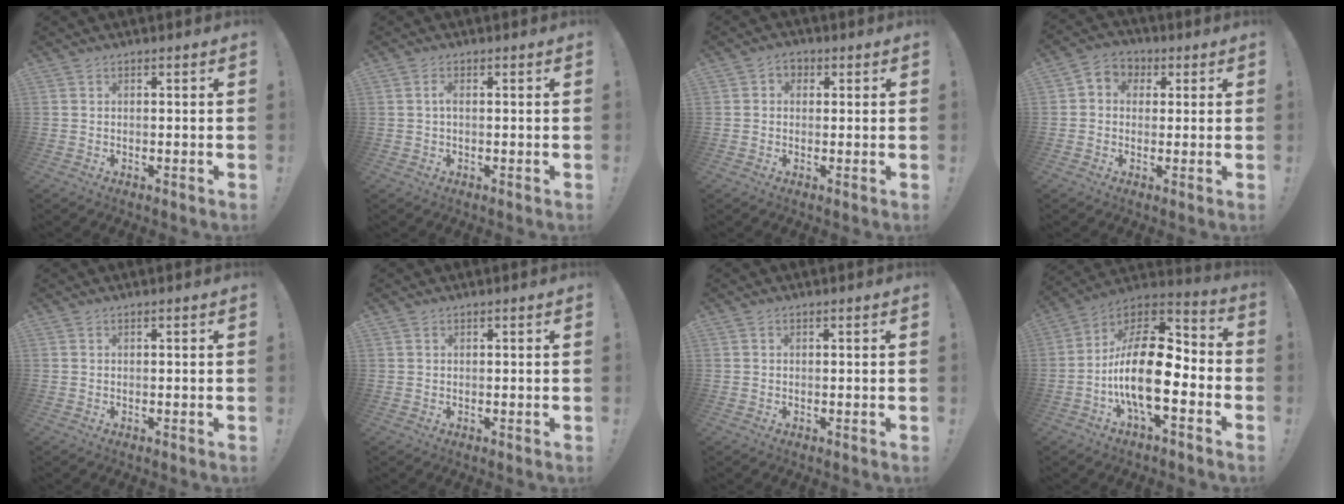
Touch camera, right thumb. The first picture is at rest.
{"total": 1.7, "force": [0.1, 0.8, 1.5], "torque": [-0.028, 0.007, 0.001]}
{"total": 2.9, "force": [0.2, 2.4, 1.5], "torque": [-0.021, 0.003, 0.003]}
{"total": 4.9, "force": [-0.3, 4.6, 1.8], "torque": [-0.019, 0.007, -0.002]}
{"total": 0.0}
{"total": 0.5, "force": [0.5, 0.3, 0.0], "torque": [0.001, 0.001, 0.009]}
{"total": 0.0}
{"total": 21.0, "force": [-3.9, 9.5, 18.3], "torque": [-0.339, 0.015, -0.064]}